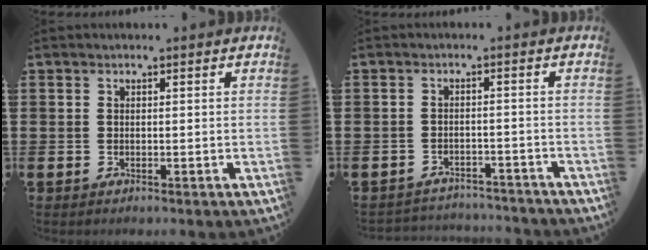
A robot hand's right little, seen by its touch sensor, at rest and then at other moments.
{"total": 2.3, "force": [-2.2, 0.2, -0.3], "torque": [-0.005, 0.002, -0.050]}